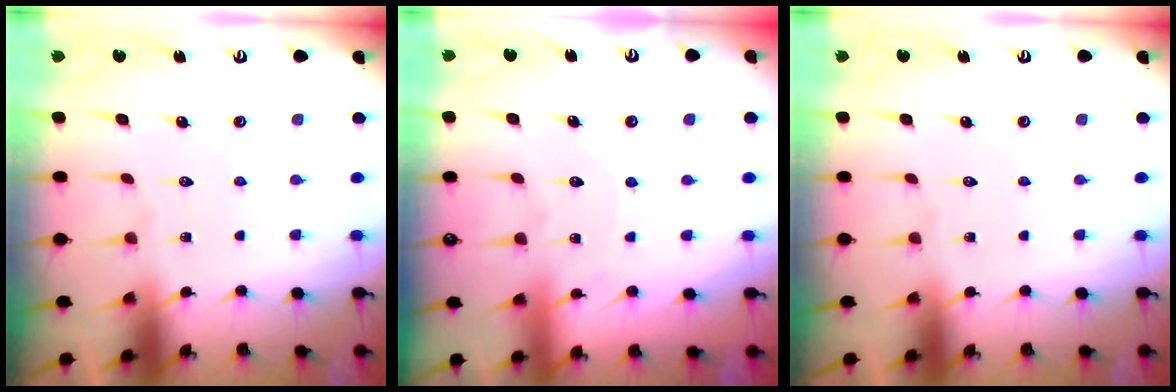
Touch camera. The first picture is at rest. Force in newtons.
{"total": 3.7, "press": 3.7, "slide": 0.4}
{"total": 0.0}